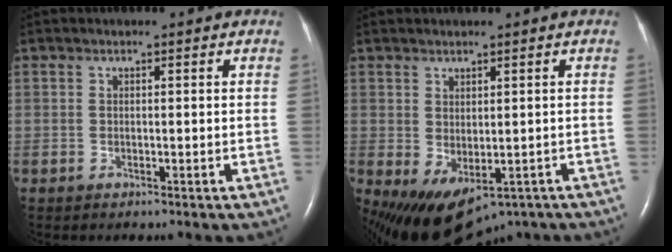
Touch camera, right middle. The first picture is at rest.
{"total": 8.6, "force": [-4.7, 4.1, 6.0], "torque": [-0.085, -0.010, -0.055]}